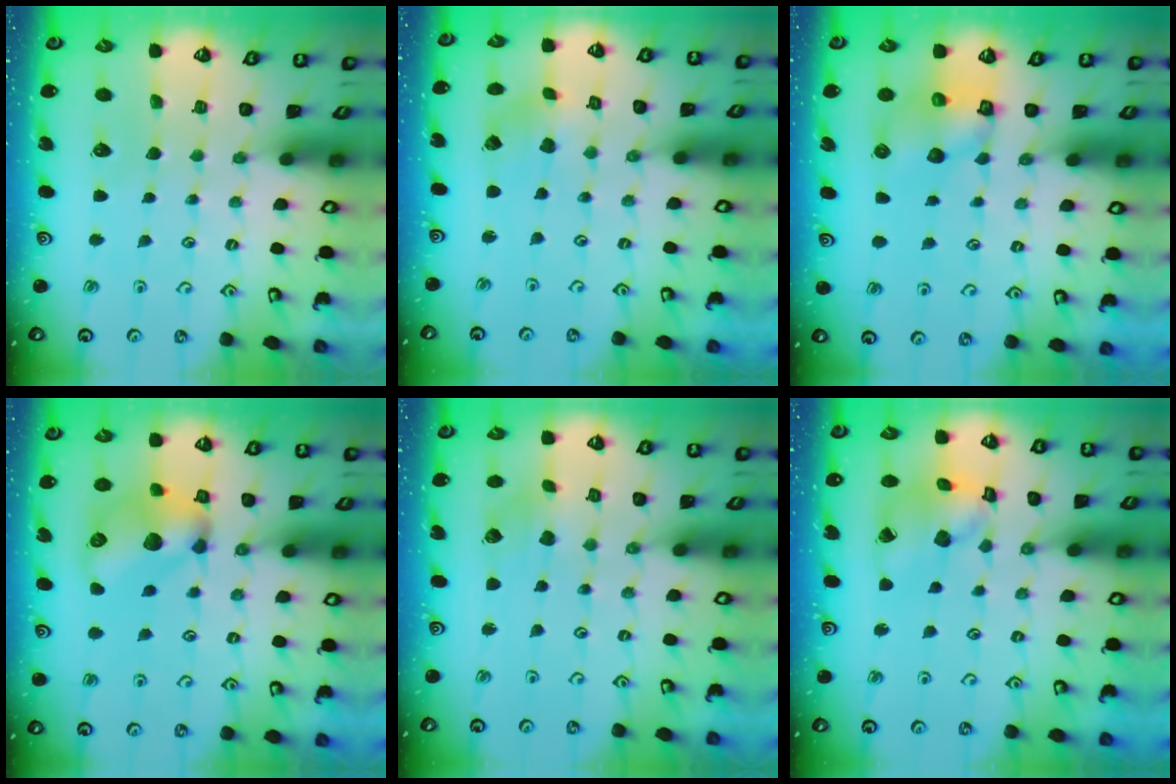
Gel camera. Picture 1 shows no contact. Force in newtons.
{"total": 0.0}
{"total": 9.2, "press": 9.2, "slide": 0.4}
{"total": 14.3, "press": 14.3, "slide": 1.0}
{"total": 0.8, "press": 0.8, "slide": 0.2}
{"total": 12.0, "press": 11.9, "slide": 1.5}